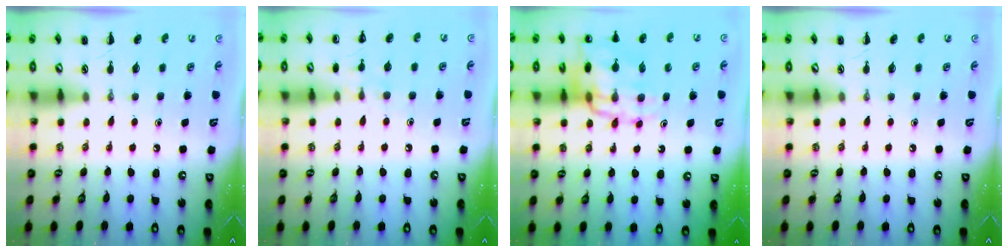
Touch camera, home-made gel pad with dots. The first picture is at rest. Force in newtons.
{"total": 5.5, "press": 5.3, "slide": 1.5}
{"total": 16.7, "press": 16.3, "slide": 3.7}
{"total": 0.0}